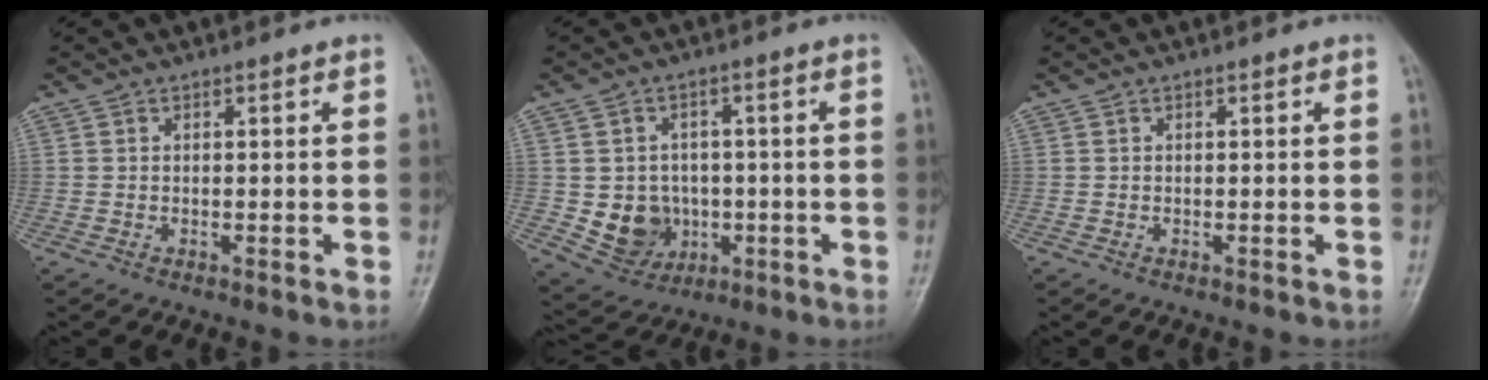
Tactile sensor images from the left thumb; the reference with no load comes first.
{"total": 8.4, "force": [-1.1, 7.6, 3.6], "torque": [-0.022, 0.005, -0.004]}
{"total": 0.0}